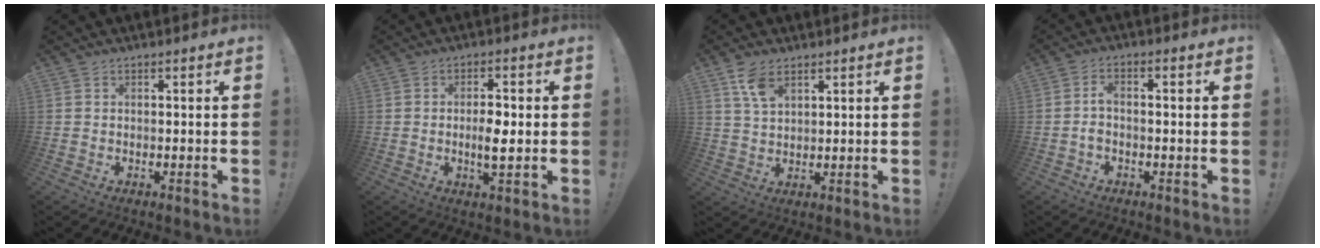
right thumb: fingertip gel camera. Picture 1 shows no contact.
{"total": 5.7, "force": [-0.7, 1.8, 5.4], "torque": [-0.076, -0.008, -0.017]}
{"total": 6.5, "force": [4.1, 3.0, 4.1], "torque": [-0.079, -0.014, 0.076]}
{"total": 3.6, "force": [-1.3, 0.9, 3.2], "torque": [-0.069, 0.002, -0.024]}